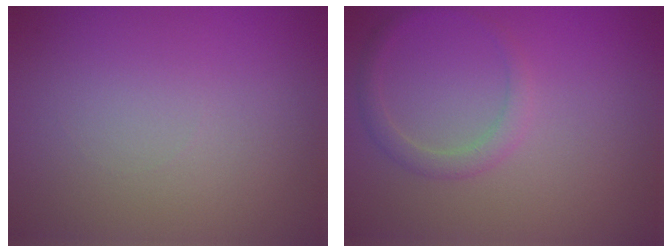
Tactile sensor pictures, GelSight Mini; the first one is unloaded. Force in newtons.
{"total": 1.7, "press": 1.7, "slide": 0.2}